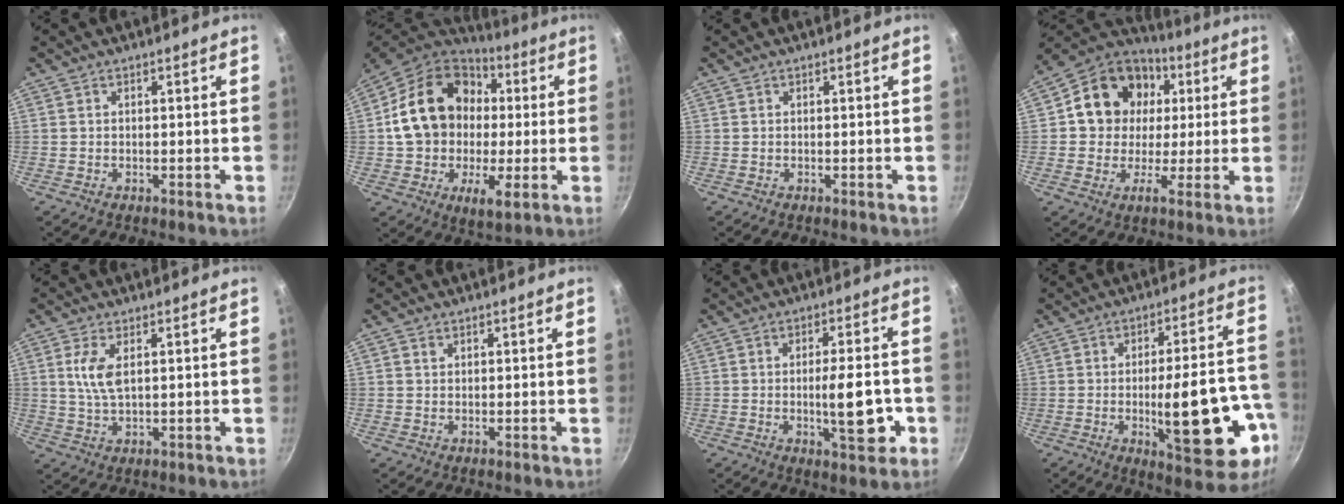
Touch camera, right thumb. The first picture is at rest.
{"total": 22.7, "force": [2.7, 16.6, 15.3], "torque": [-0.241, 0.017, 0.035]}
{"total": 0.0}
{"total": 15.5, "force": [3.5, 13.2, 7.4], "torque": [-0.100, 0.012, 0.040]}
{"total": 5.6, "force": [1.4, 2.3, 4.8], "torque": [-0.099, -0.005, 0.030]}
{"total": 0.8, "force": [0.4, 0.7, 0.3], "torque": [-0.004, 0.001, 0.005]}
{"total": 9.9, "force": [-2.2, 3.2, 9.1], "torque": [-0.112, 0.005, -0.029]}
{"total": 19.1, "force": [-5.4, 6.3, 17.2], "torque": [-0.219, 0.022, -0.063]}